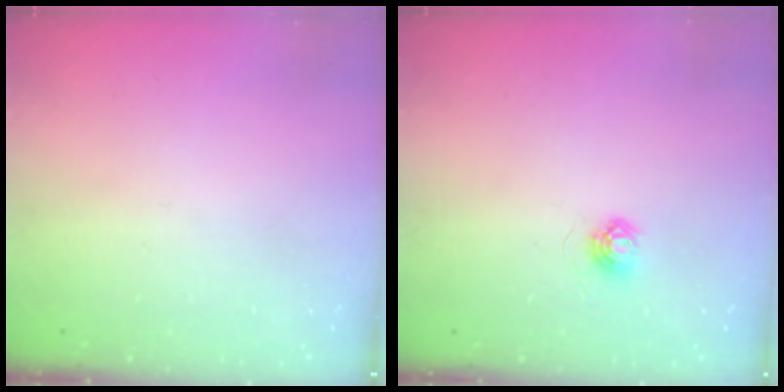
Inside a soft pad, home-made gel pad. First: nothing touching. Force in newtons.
{"total": 4.7, "press": 4.7, "slide": 0.3}